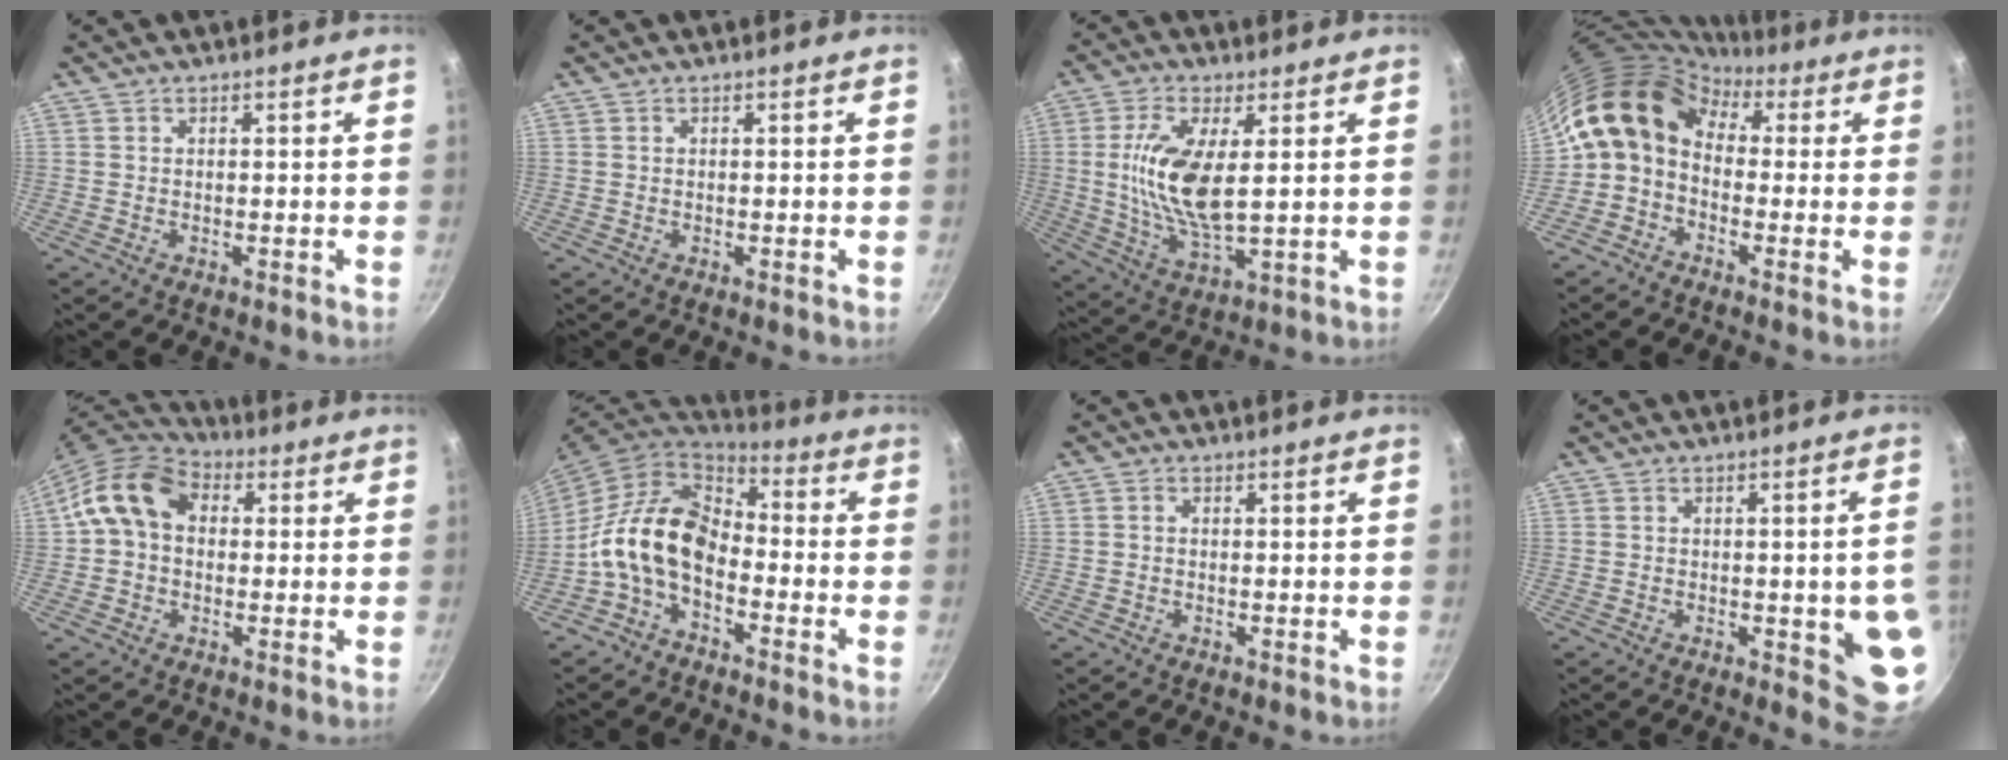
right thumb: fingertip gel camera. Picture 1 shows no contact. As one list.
[{"total": 0.0}, {"total": 12.5, "force": [2.1, 5.0, 11.2], "torque": [-0.225, -0.012, 0.044]}, {"total": 11.3, "force": [1.4, 8.6, 7.2], "torque": [-0.112, 0.033, -0.003]}, {"total": 11.5, "force": [1.6, 8.8, 7.2], "torque": [-0.101, 0.023, 0.007]}, {"total": 14.2, "force": [-3.8, 9.2, 10.2], "torque": [-0.176, 0.054, -0.095]}, {"total": 0.7, "force": [-0.2, 0.5, 0.4], "torque": [-0.006, 0.004, -0.005]}, {"total": 10.0, "force": [-1.7, 3.3, 9.3], "torque": [-0.075, 0.005, -0.017]}]